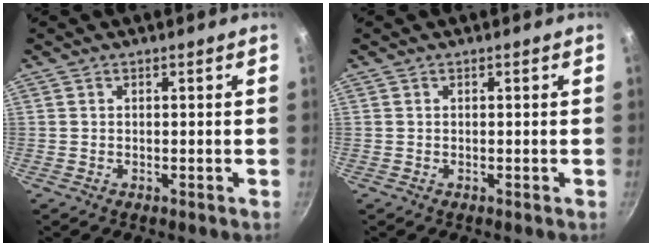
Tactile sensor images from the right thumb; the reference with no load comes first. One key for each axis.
{"total": 0.0}